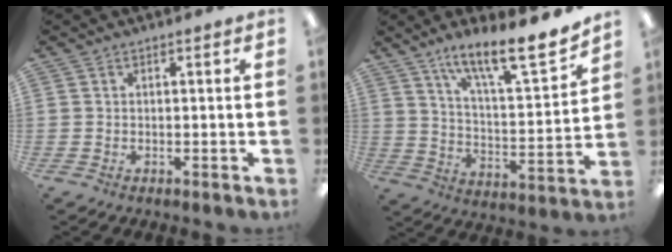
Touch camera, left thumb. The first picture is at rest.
{"total": 15.7, "force": [12.8, 3.0, 8.6], "torque": [-0.139, -0.084, 0.211]}